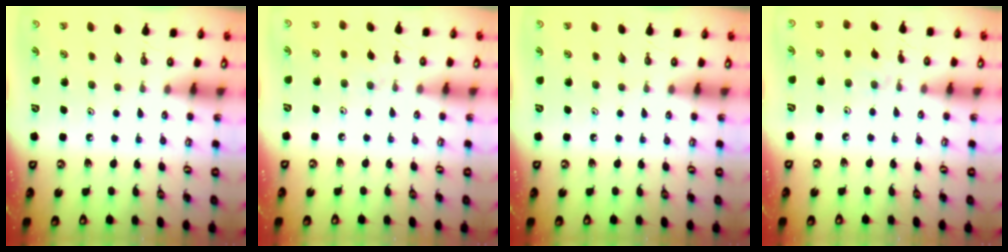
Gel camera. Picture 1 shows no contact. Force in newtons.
{"total": 2.9, "press": 2.9, "slide": 0.5}
{"total": 0.0}
{"total": 2.5, "press": 2.5, "slide": 0.5}